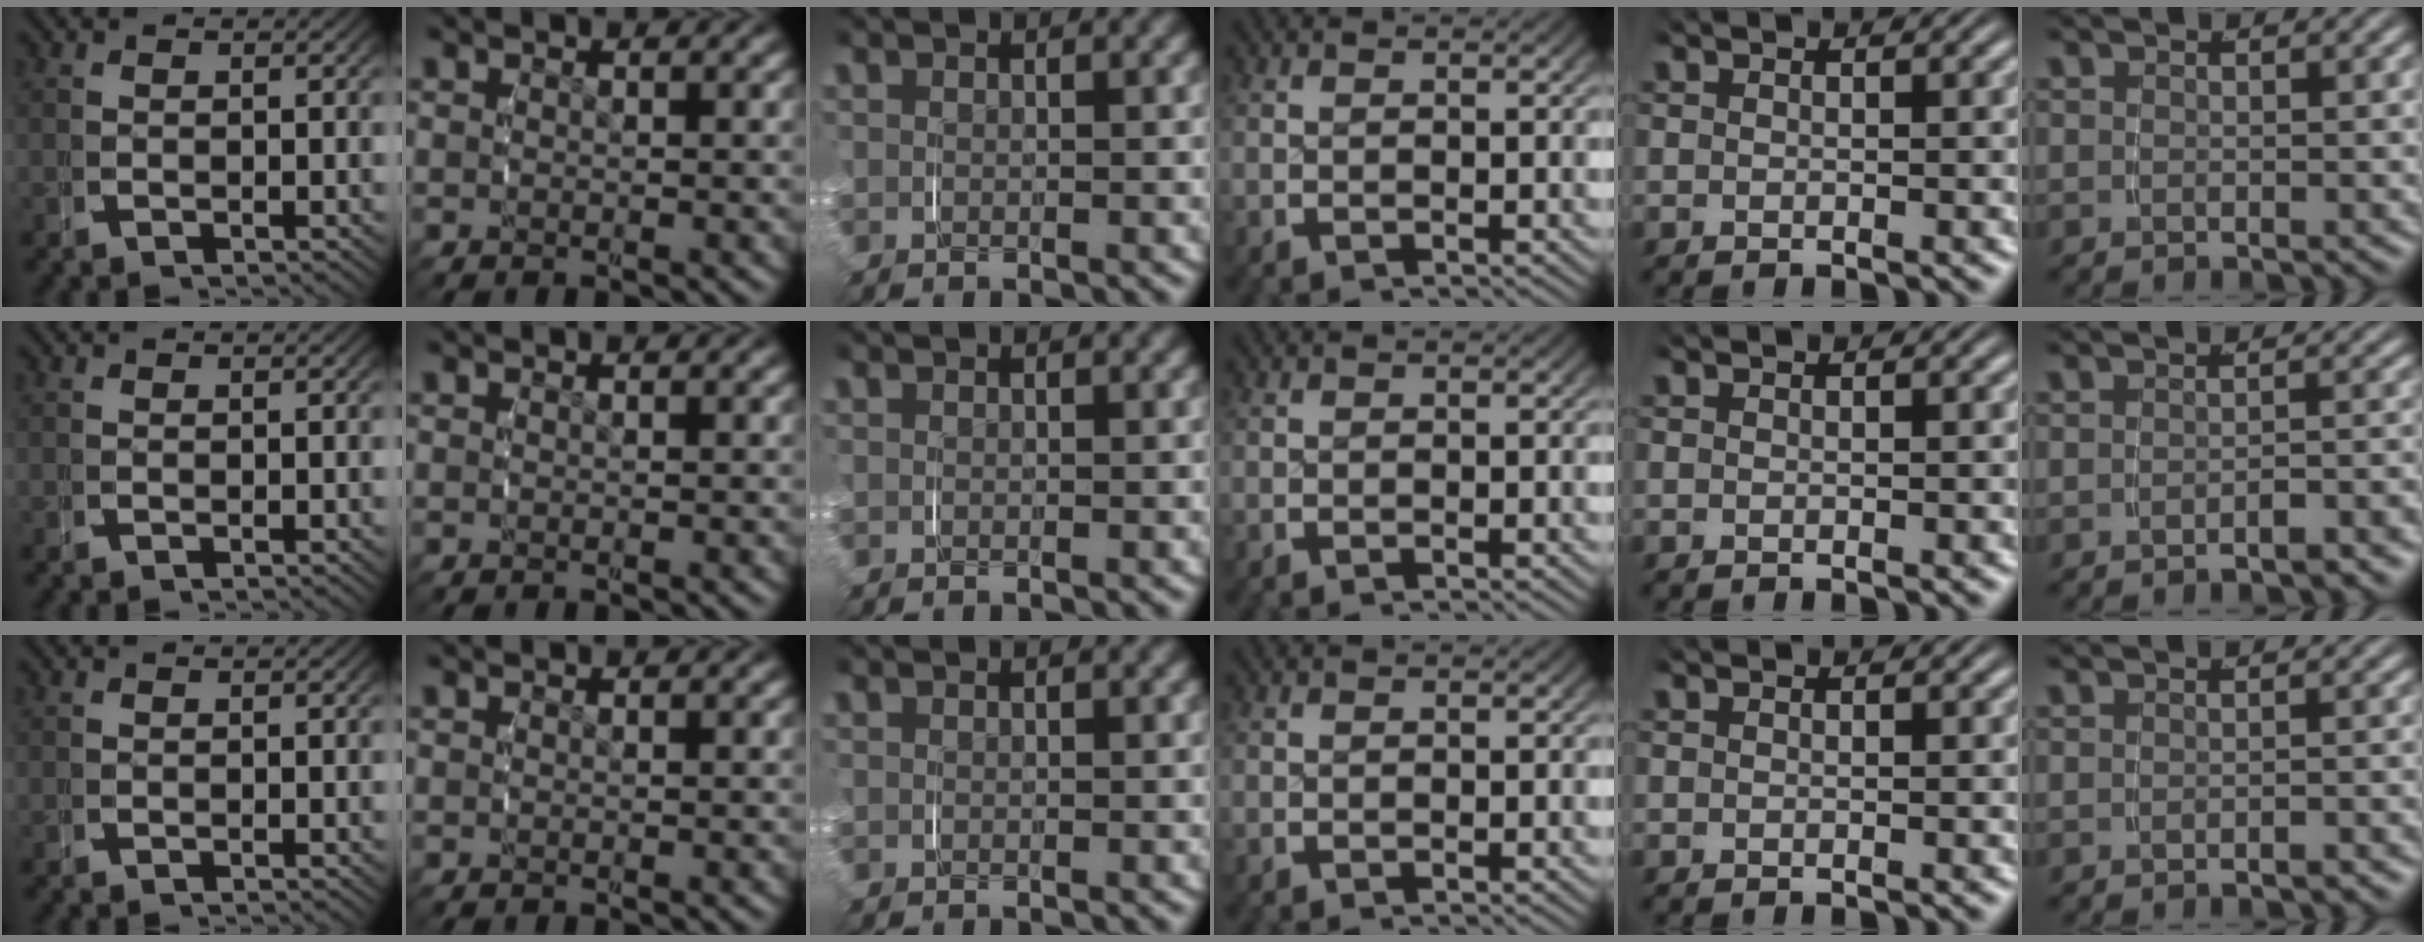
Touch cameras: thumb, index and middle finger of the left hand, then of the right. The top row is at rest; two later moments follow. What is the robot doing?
{"motion": "grasp_and_lifting", "object": "string"}